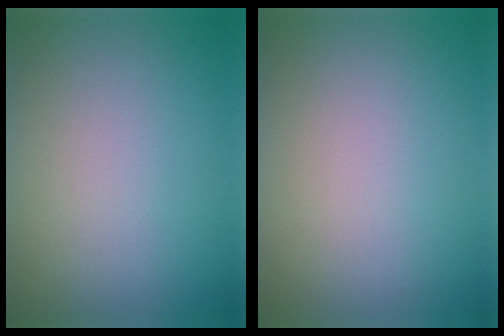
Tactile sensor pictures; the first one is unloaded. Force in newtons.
{"total": 0.0}